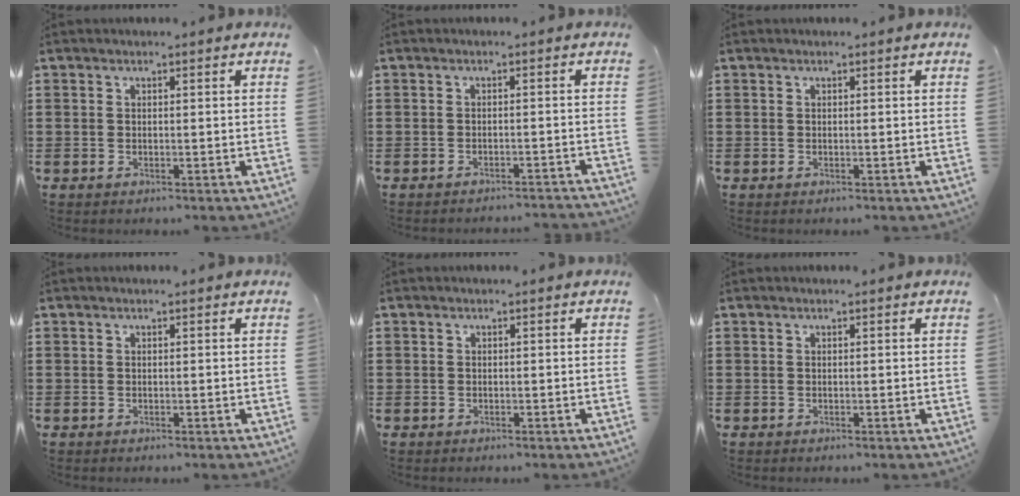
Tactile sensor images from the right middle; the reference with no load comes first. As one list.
[{"total": 1.4, "force": [-1.4, -0.1, 0.2], "torque": [-0.005, 0.004, -0.029]}, {"total": 0.0}, {"total": 0.0}, {"total": 0.7, "force": [-0.2, 0.7, 0.1], "torque": [-0.003, 0.004, -0.004]}, {"total": 0.0}]